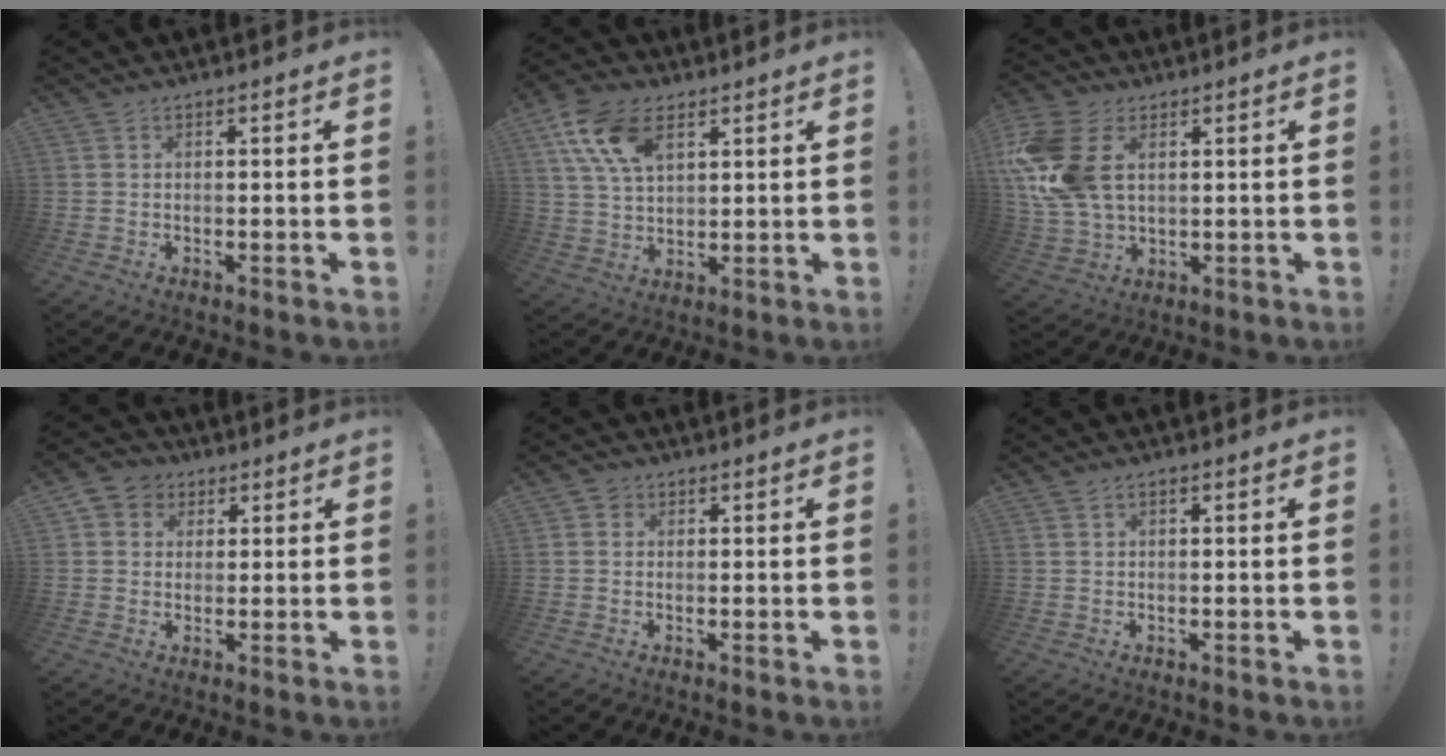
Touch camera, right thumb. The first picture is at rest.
{"total": 14.4, "force": [6.9, 8.7, 9.1], "torque": [-0.174, -0.016, 0.132]}
{"total": 17.5, "force": [4.2, 11.7, 12.3], "torque": [-0.256, -0.010, 0.079]}
{"total": 5.5, "force": [1.5, 5.1, 1.3], "torque": [-0.015, -0.004, 0.029]}
{"total": 2.5, "force": [0.8, 2.2, 0.6], "torque": [-0.006, 0.000, 0.014]}
{"total": 1.7, "force": [0.2, 0.8, 1.5], "torque": [-0.030, 0.007, 0.003]}